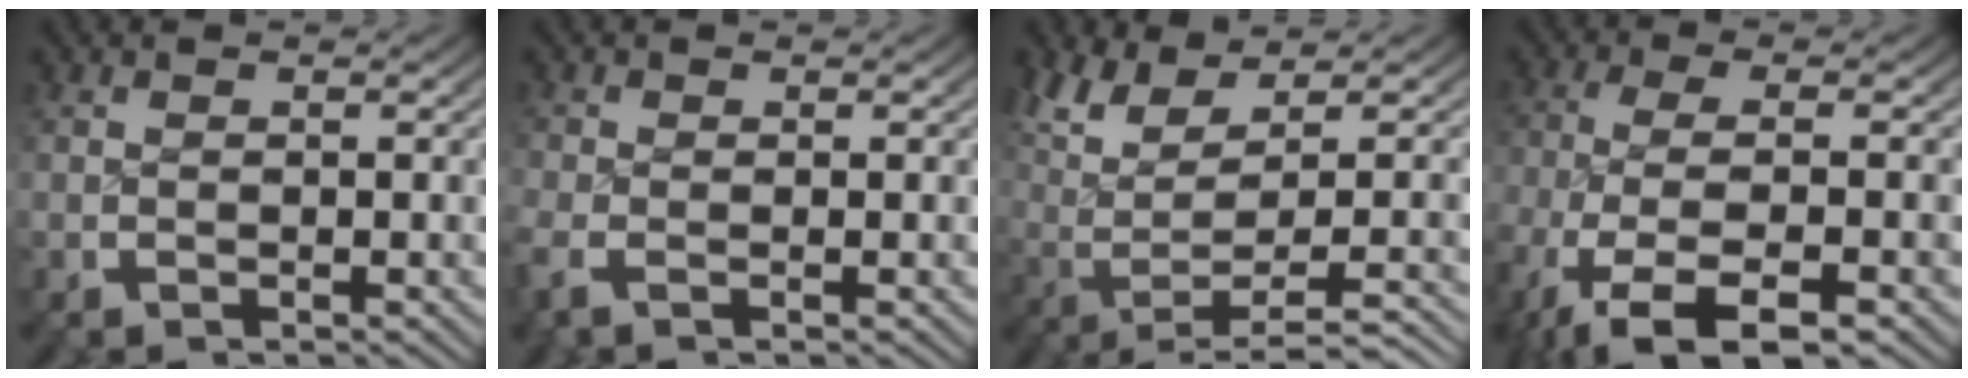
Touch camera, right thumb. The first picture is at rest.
{"total": 1.6, "force": [-0.8, 0.9, 1.0], "torque": [-0.033, -0.009, -0.014]}
{"total": 7.1, "force": [1.1, 3.3, 6.2], "torque": [-0.130, -0.012, 0.037]}
{"total": 10.1, "force": [-4.7, 5.0, 7.5], "torque": [-0.177, -0.037, -0.050]}